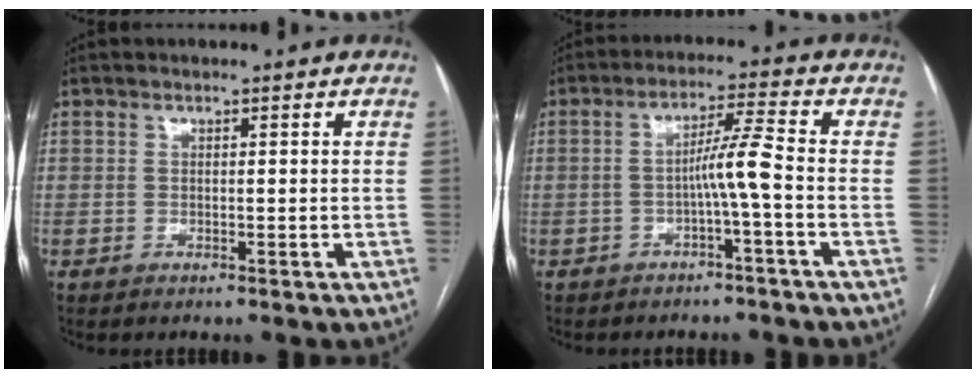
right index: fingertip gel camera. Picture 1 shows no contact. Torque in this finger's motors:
{"motor_torque": [0.29, 0.08, 0.12, 0.05]}